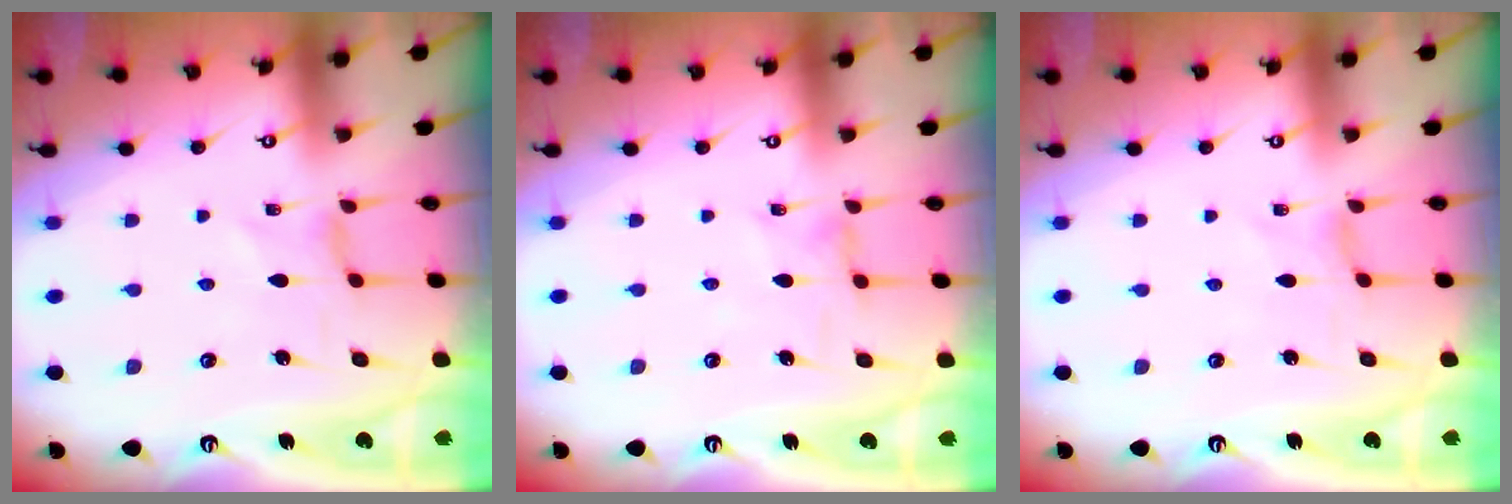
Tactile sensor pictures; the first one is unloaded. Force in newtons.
{"total": 1.8, "press": 1.7, "slide": 0.3}
{"total": 0.0}